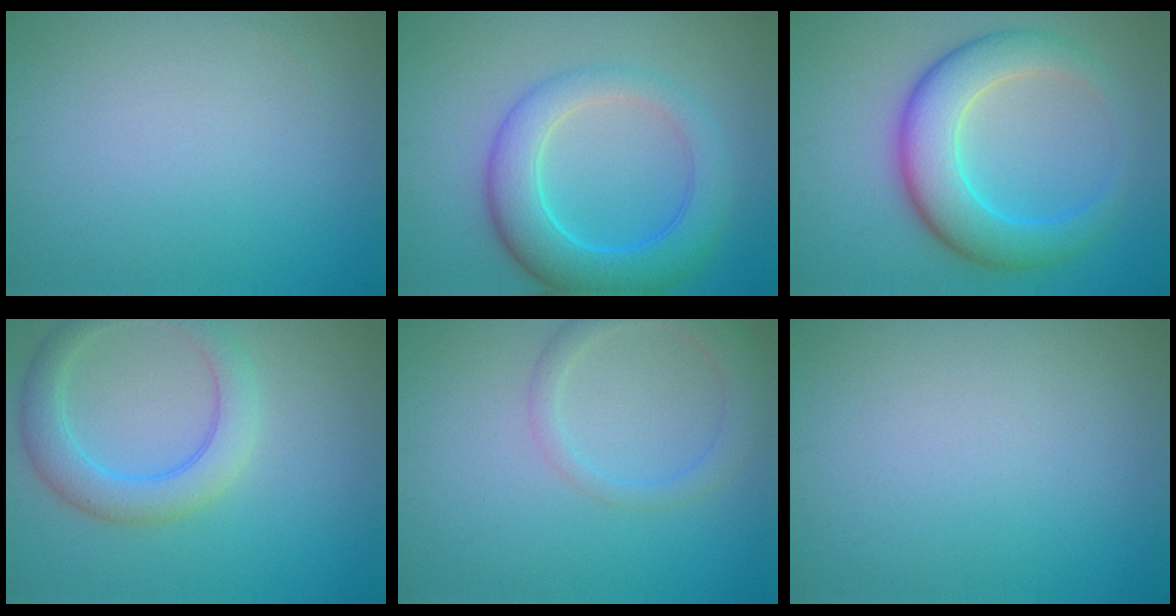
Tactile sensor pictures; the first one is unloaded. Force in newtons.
{"total": 6.5, "press": 6.5, "slide": 0.1}
{"total": 7.0, "press": 7.0, "slide": 0.1}
{"total": 4.1, "press": 4.1, "slide": 0.2}
{"total": 2.7, "press": 2.7, "slide": 0.1}
{"total": 0.0}